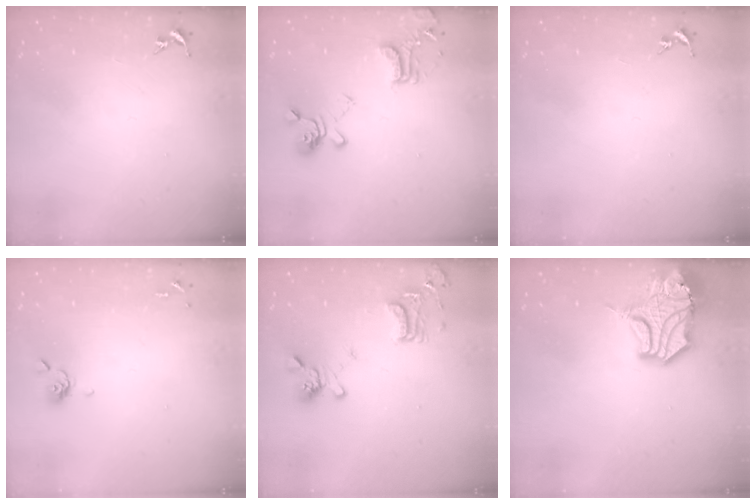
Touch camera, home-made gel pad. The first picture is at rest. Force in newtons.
{"total": 17.3, "press": 17.2, "slide": 1.8}
{"total": 0.0}
{"total": 5.6, "press": 5.5, "slide": 1.4}
{"total": 15.8, "press": 15.7, "slide": 1.4}
{"total": 16.9, "press": 16.7, "slide": 2.3}